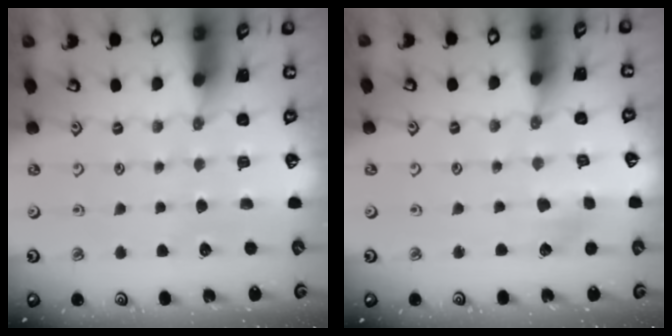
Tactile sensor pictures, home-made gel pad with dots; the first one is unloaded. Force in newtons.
{"total": 2.7, "press": 2.7, "slide": 0.3}